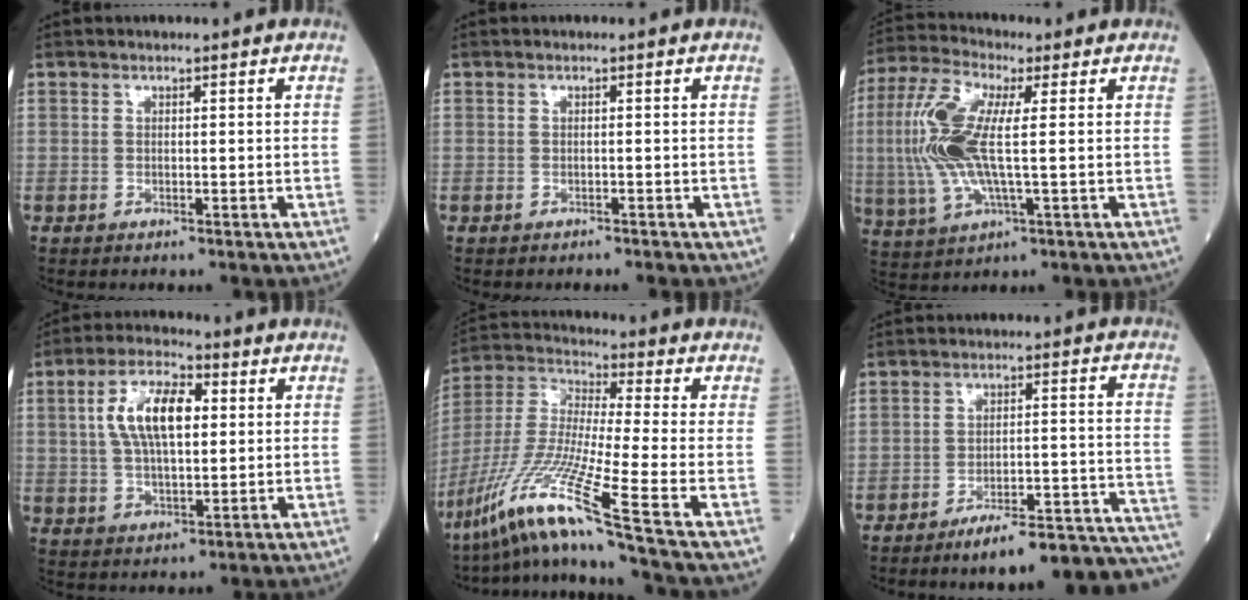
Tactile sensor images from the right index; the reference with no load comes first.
{"total": 1.4, "force": [-1.2, 0.5, 0.5], "torque": [-0.015, -0.003, -0.013]}
{"total": 11.9, "force": [0.9, 3.0, 11.5], "torque": [-0.277, 0.008, 0.015]}
{"total": 10.2, "force": [2.3, 4.0, 9.1], "torque": [-0.180, 0.017, 0.041]}
{"total": 17.1, "force": [-11.1, -2.9, 12.6], "torque": [-0.281, -0.032, -0.209]}
{"total": 16.1, "force": [-14.5, 1.0, 7.0], "torque": [-0.043, 0.039, -0.192]}